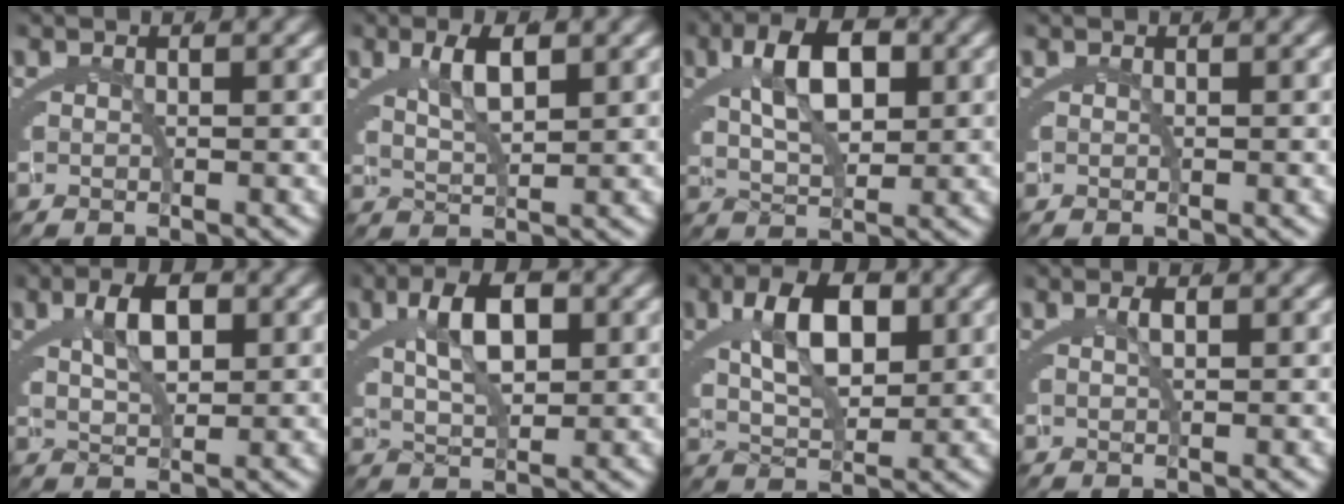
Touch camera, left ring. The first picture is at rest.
{"total": 3.4, "force": [1.1, 1.2, 3.0], "torque": [-0.057, -0.007, 0.029]}
{"total": 6.4, "force": [1.4, 3.4, 5.2], "torque": [-0.090, -0.004, 0.031]}
{"total": 0.0}
{"total": 3.9, "force": [1.1, 1.7, 3.3], "torque": [-0.057, -0.006, 0.027]}
{"total": 5.3, "force": [1.2, 2.5, 4.5], "torque": [-0.081, -0.003, 0.028]}
{"total": 6.6, "force": [1.4, 3.6, 5.3], "torque": [-0.093, -0.006, 0.029]}
{"total": 1.0, "force": [0.3, 0.0, 0.9], "torque": [-0.015, 0.002, 0.005]}